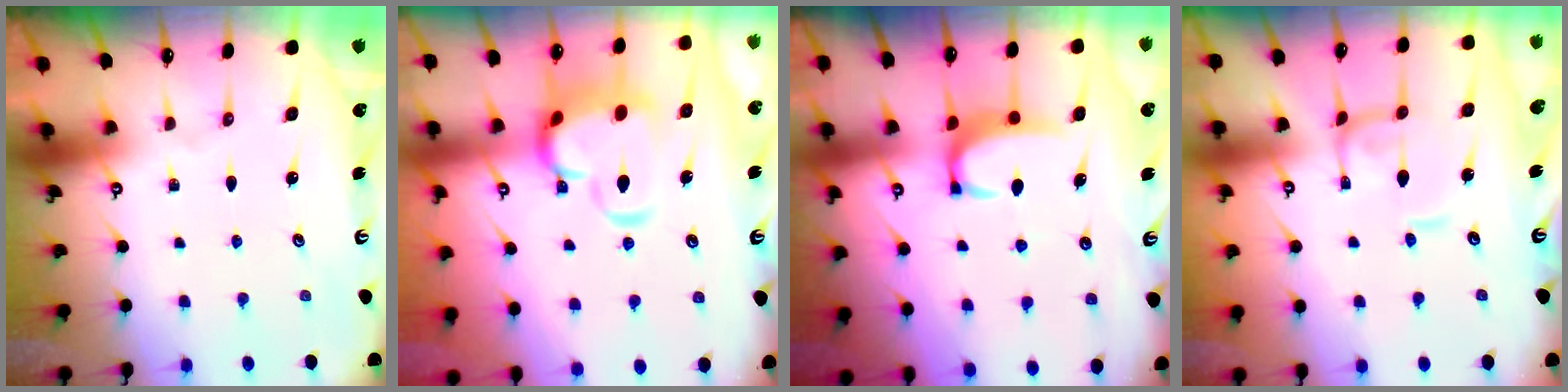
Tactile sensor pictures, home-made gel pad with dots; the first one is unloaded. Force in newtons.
{"total": 7.1, "press": 6.9, "slide": 1.7}
{"total": 2.6, "press": 2.6, "slide": 0.4}
{"total": 0.5, "press": 0.3, "slide": 0.4}